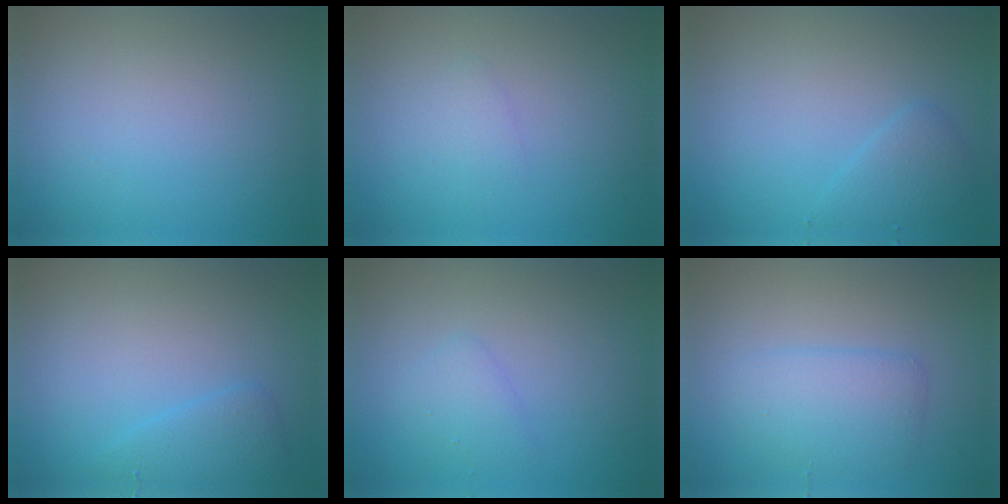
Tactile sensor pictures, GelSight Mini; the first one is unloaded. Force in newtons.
{"total": 0.8, "press": 0.8, "slide": 0.1}
{"total": 1.7, "press": 1.7, "slide": 0.1}
{"total": 1.9, "press": 1.9, "slide": 0.1}
{"total": 1.3, "press": 1.3, "slide": 0.1}
{"total": 2.9, "press": 2.9, "slide": 0.2}